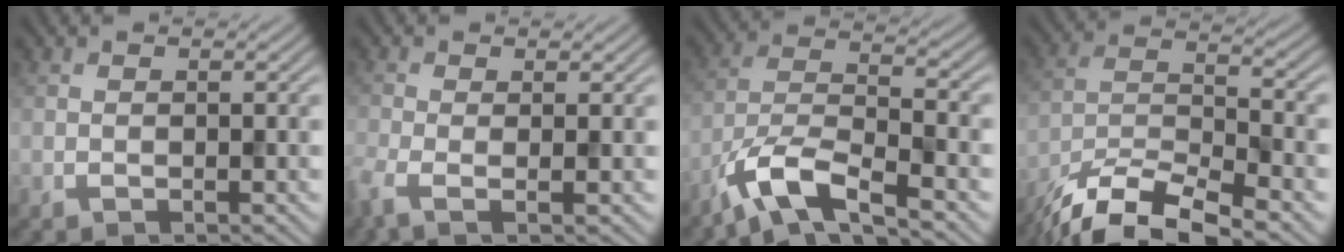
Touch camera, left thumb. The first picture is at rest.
{"total": 3.3, "force": [-1.5, 1.1, 2.7], "torque": [-0.065, -0.012, -0.029]}
{"total": 9.0, "force": [-6.6, 2.7, 5.5], "torque": [-0.104, -0.008, -0.133]}
{"total": 12.0, "force": [-9.9, 3.3, 5.8], "torque": [-0.113, -0.013, -0.186]}